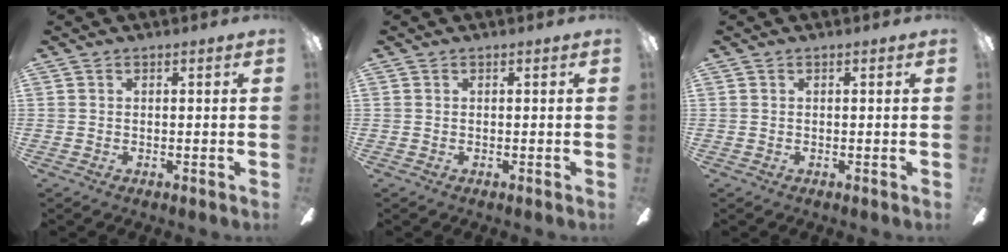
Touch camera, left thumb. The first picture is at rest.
{"total": 0.0}
{"total": 0.0}